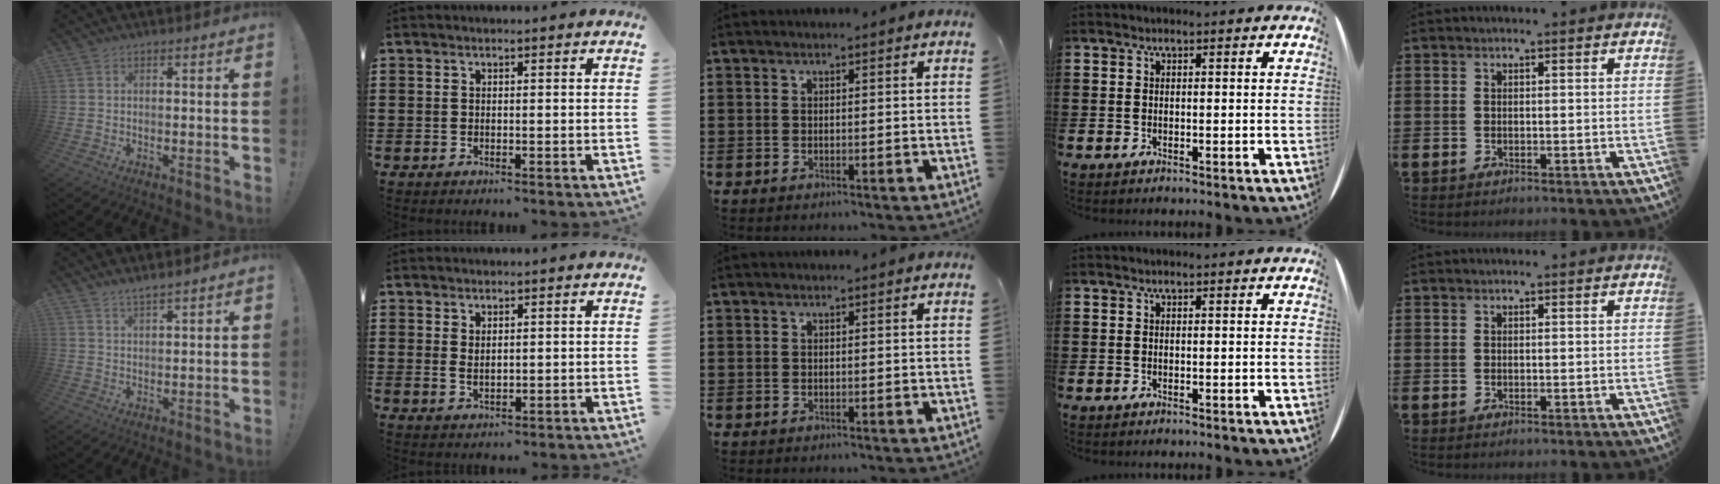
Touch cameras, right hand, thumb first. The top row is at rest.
{"thumb": {"total": 2.8, "force": [2.6, -0.2, 1.1], "torque": [-0.025, -0.018, 0.047]}, "index": {"total": 1.6, "force": [1.1, 0.8, 0.8], "torque": [-0.017, 0.005, 0.020]}}